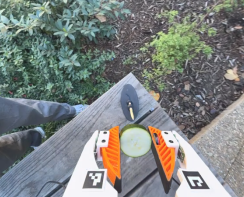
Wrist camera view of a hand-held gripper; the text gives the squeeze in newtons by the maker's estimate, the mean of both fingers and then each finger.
{"total": 8.6, "left": 8.3, "right": 8.8}